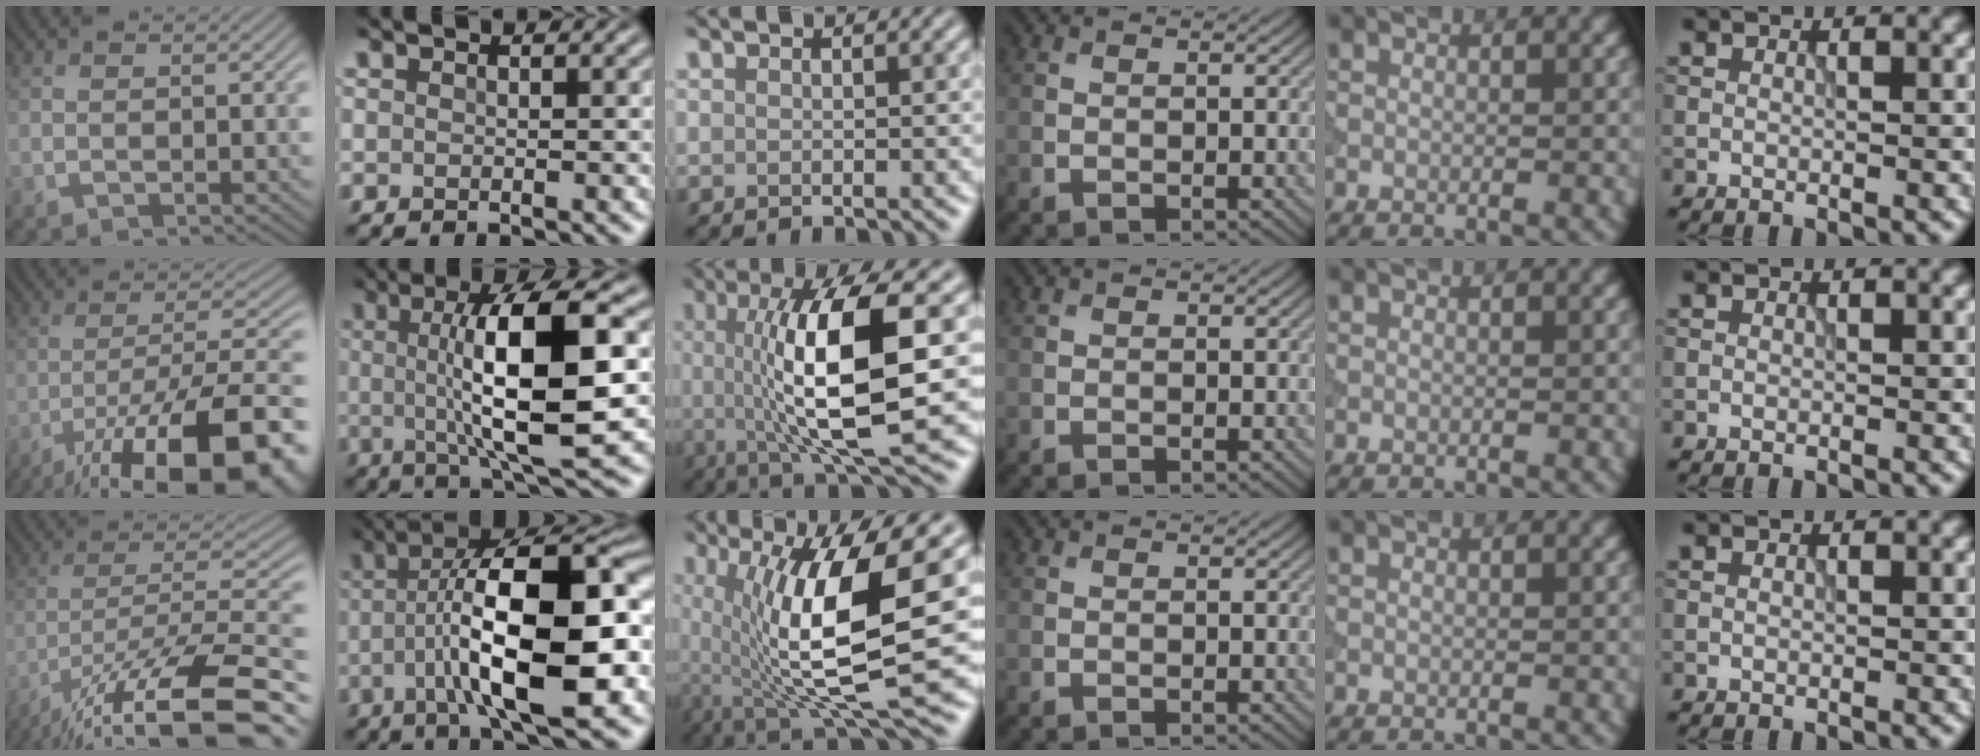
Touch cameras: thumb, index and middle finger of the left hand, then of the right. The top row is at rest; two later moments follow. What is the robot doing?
{"motion": "dispense", "object": "syringe"}